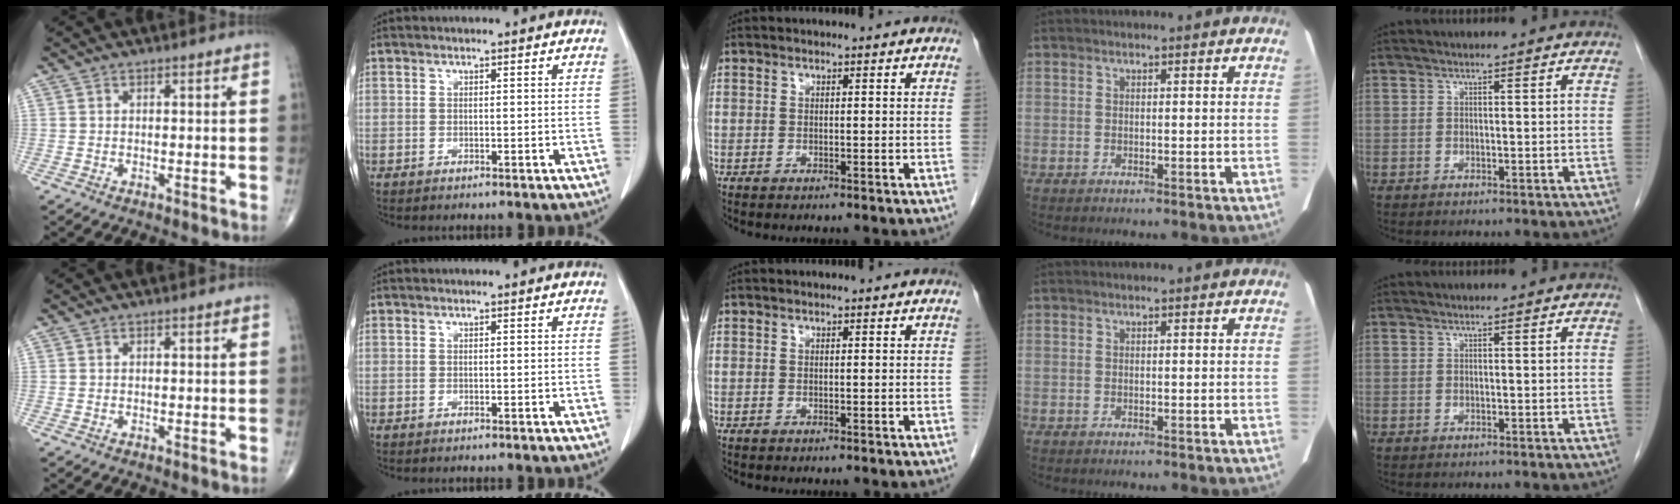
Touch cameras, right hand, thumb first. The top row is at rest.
{}